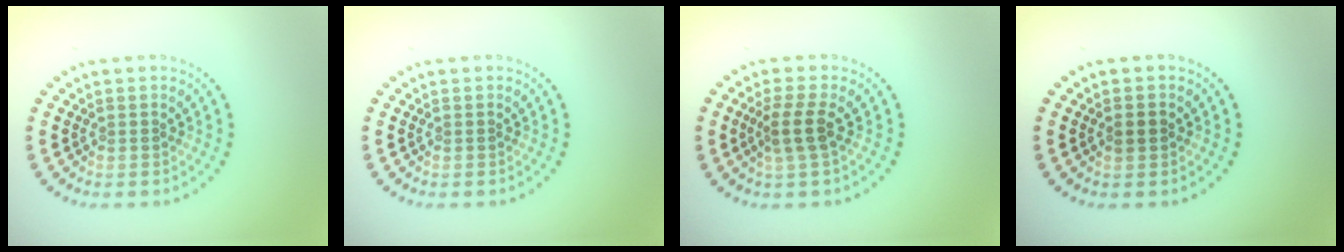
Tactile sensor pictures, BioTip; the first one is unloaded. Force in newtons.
{"total": 0.0}
{"total": 2.5, "press": 2.0, "slide": 1.5}
{"total": 1.2, "press": 1.2, "slide": 0.1}